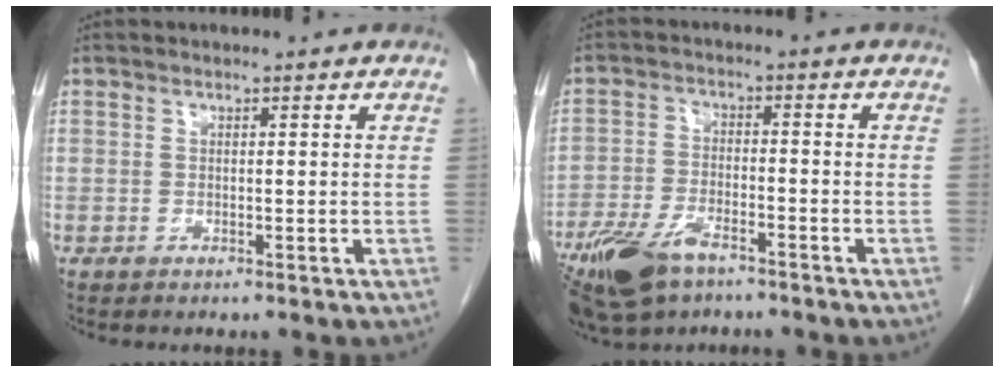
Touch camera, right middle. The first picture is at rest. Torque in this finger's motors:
{"motor_torque": [1.21, -0.93, 0.71, 0.17]}